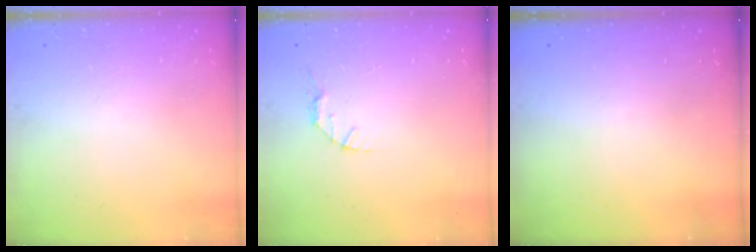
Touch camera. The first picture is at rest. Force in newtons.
{"total": 2.7, "press": 2.7, "slide": 0.4}
{"total": 0.0}